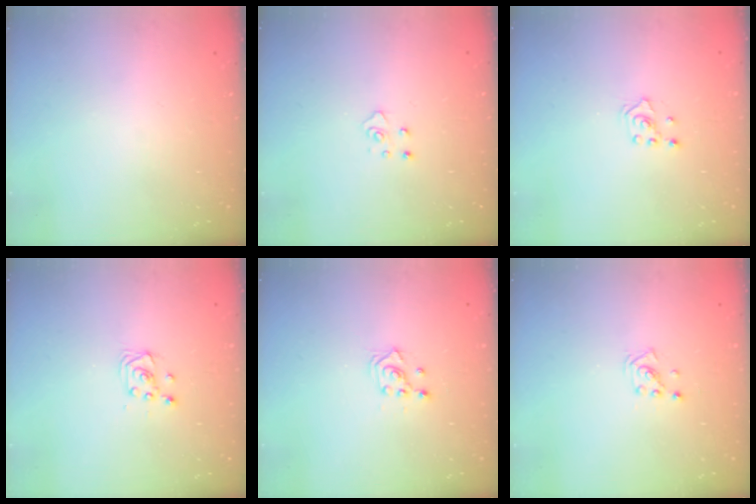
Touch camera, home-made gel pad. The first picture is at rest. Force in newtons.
{"total": 4.1, "press": 4.0, "slide": 0.5}
{"total": 2.4, "press": 2.2, "slide": 0.8}
{"total": 2.9, "press": 2.9, "slide": 0.4}
{"total": 2.6, "press": 2.4, "slide": 1.0}
{"total": 1.9, "press": 1.9, "slide": 0.1}